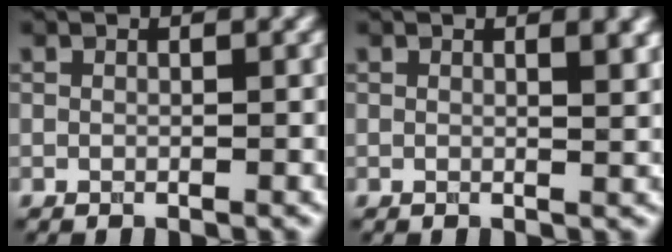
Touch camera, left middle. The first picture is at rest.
{"total": 2.3, "force": [1.1, 0.8, 1.9], "torque": [-0.014, 0.001, 0.015]}